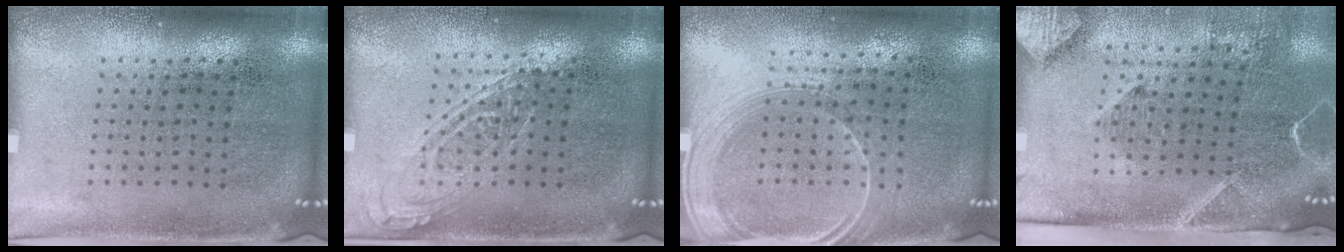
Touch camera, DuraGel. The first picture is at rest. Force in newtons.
{"total": 1.2, "press": 1.1, "slide": 0.4}
{"total": 1.7, "press": 1.5, "slide": 0.9}
{"total": 2.9, "press": 2.1, "slide": 2.0}